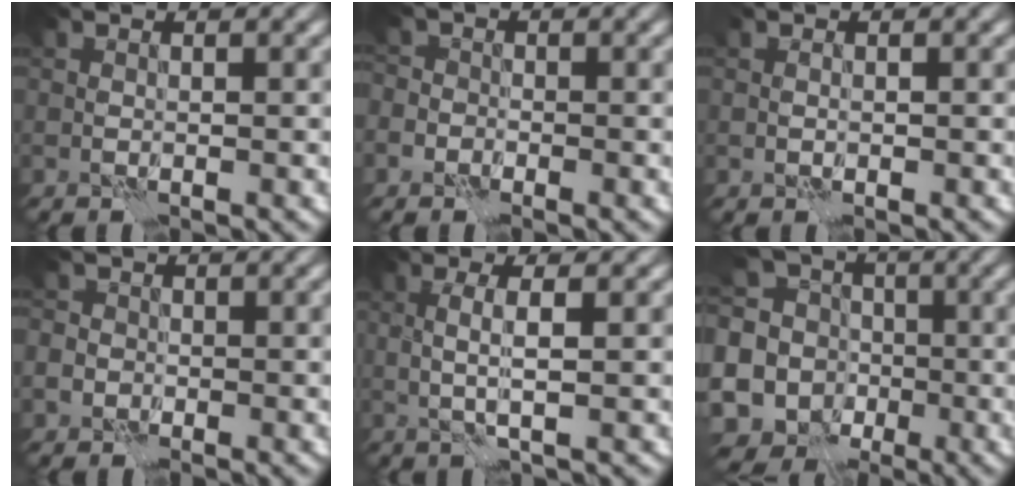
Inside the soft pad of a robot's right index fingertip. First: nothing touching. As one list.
[{"total": 1.7, "force": [-1.0, 1.3, 0.3], "torque": [0.009, 0.002, -0.027]}, {"total": 0.6, "force": [-0.1, 0.5, 0.3], "torque": [-0.003, 0.000, -0.002]}, {"total": 3.0, "force": [-1.0, 2.7, 0.8], "torque": [0.001, 0.008, -0.036]}, {"total": 2.3, "force": [0.2, 0.2, 2.3], "torque": [-0.041, 0.004, 0.002]}, {"total": 11.8, "force": [-2.9, 10.3, 5.1], "torque": [-0.124, 0.008, -0.063]}]